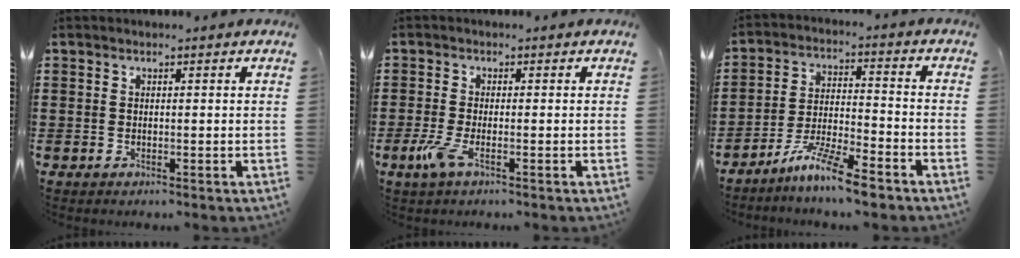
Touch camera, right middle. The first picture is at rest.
{"total": 3.0, "force": [-1.2, 0.6, 2.7], "torque": [-0.068, -0.010, -0.028]}
{"total": 8.1, "force": [-6.7, 0.4, 4.6], "torque": [-0.092, -0.002, -0.127]}